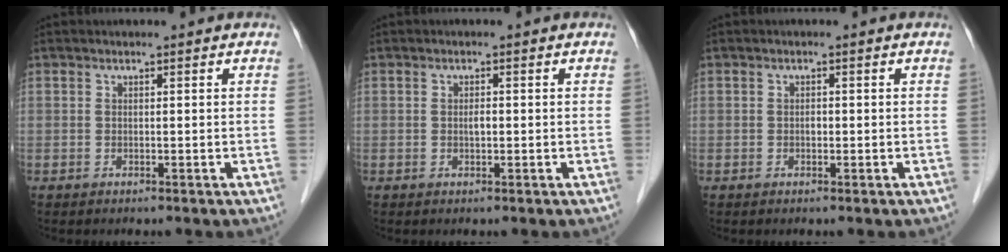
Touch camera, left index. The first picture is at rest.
{"total": 1.1, "force": [-0.2, 0.4, 1.0], "torque": [-0.020, -0.001, -0.004]}
{"total": 0.8, "force": [-0.3, 0.4, 0.6], "torque": [-0.010, -0.001, -0.006]}